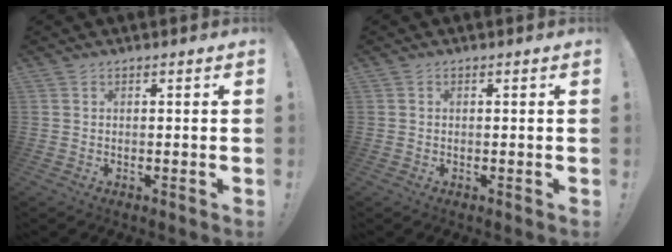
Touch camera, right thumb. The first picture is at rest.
{"total": 0.0}